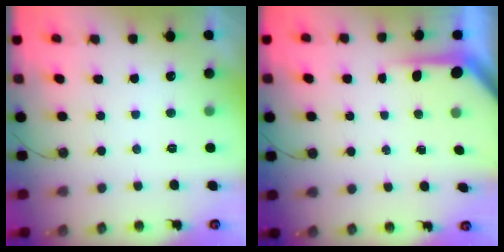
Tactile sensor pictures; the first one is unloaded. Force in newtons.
{"total": 3.8, "press": 3.8, "slide": 0.4}